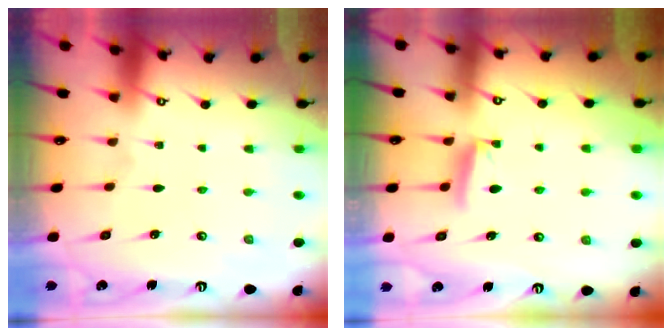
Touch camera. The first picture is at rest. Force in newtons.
{"total": 5.3, "press": 5.2, "slide": 0.8}